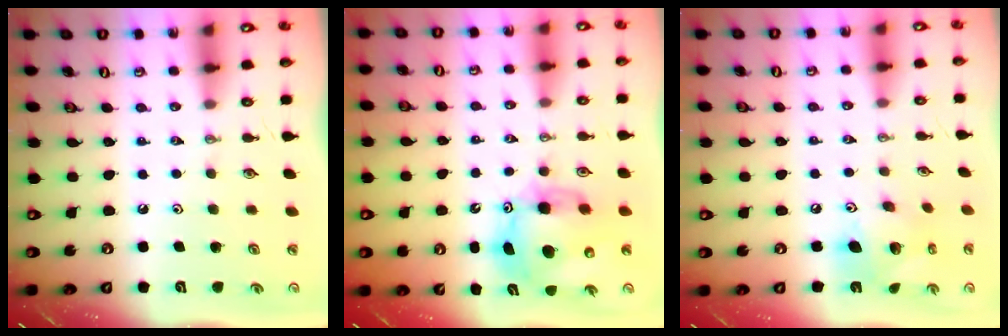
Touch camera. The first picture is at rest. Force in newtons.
{"total": 12.6, "press": 12.5, "slide": 1.7}
{"total": 12.6, "press": 12.6, "slide": 1.4}